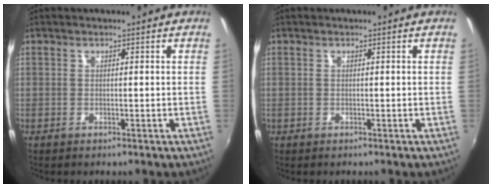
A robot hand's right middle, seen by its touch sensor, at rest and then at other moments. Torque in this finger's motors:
{"motor_torque": [-0.36, -0.16, -0.12, -0.01]}